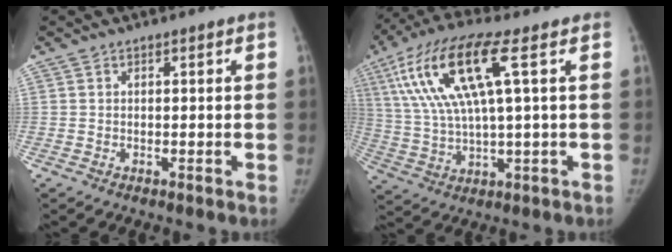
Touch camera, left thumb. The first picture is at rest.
{"total": 16.6, "force": [5.4, 3.6, 15.3], "torque": [-0.340, 0.012, 0.103]}